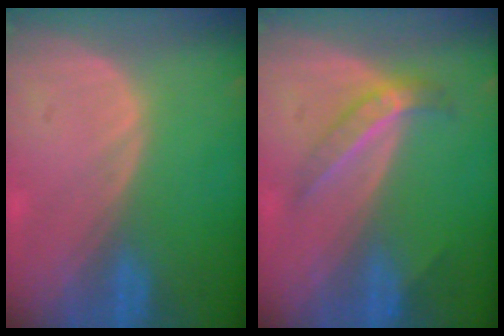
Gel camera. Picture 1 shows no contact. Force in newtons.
{"total": 4.0, "press": 3.9, "slide": 0.7}